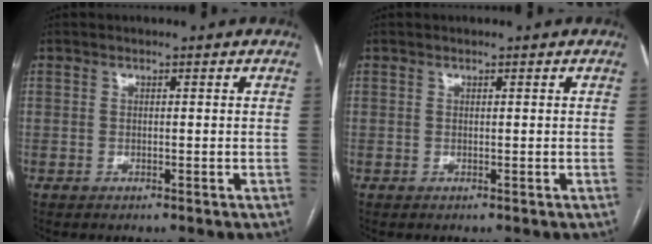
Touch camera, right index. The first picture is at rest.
{"total": 0.0}